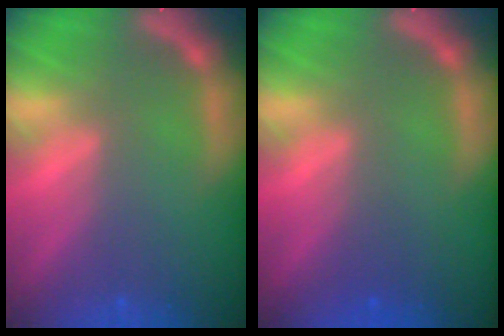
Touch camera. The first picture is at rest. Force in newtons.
{"total": 0.9}